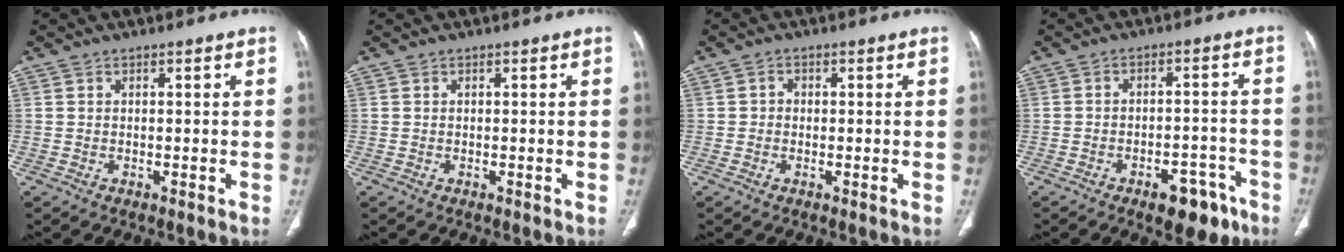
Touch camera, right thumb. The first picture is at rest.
{"total": 0.0}
{"total": 1.2, "force": [-0.1, 1.1, 0.5], "torque": [-0.001, 0.004, -0.004]}
{"total": 8.7, "force": [-5.4, 4.2, 5.3], "torque": [-0.047, 0.037, -0.068]}